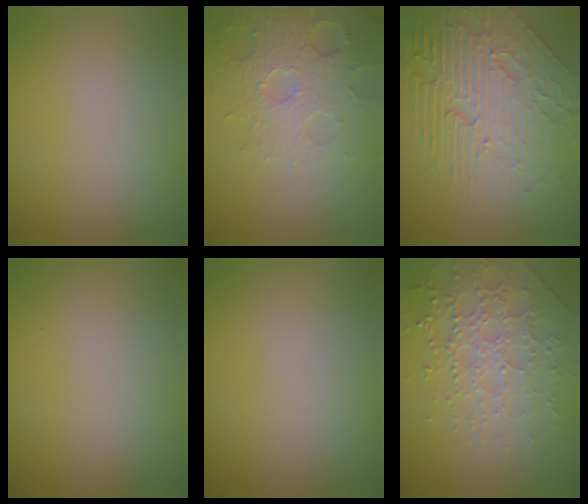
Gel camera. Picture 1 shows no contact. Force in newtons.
{"total": 4.2, "press": 4.1, "slide": 0.9}
{"total": 8.4, "press": 5.6, "slide": 6.2}
{"total": 0.0}
{"total": 0.0}
{"total": 3.4, "press": 3.3, "slide": 1.1}